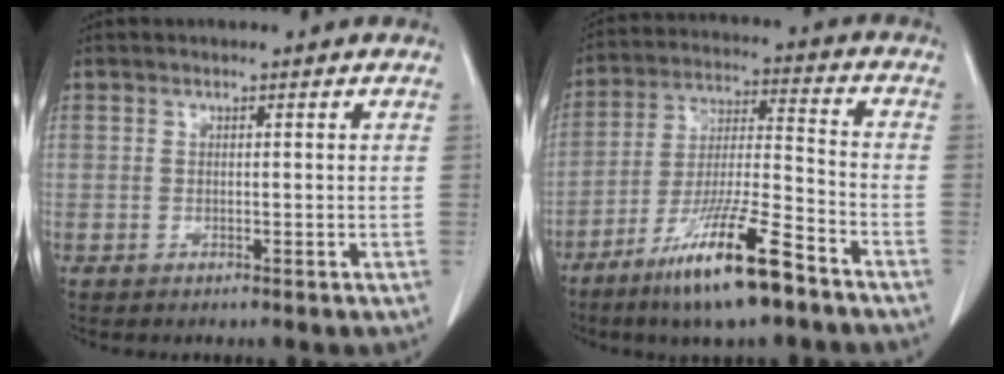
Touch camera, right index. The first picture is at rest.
{"total": 14.9, "force": [-9.7, 1.1, 11.3], "torque": [-0.219, -0.032, -0.177]}